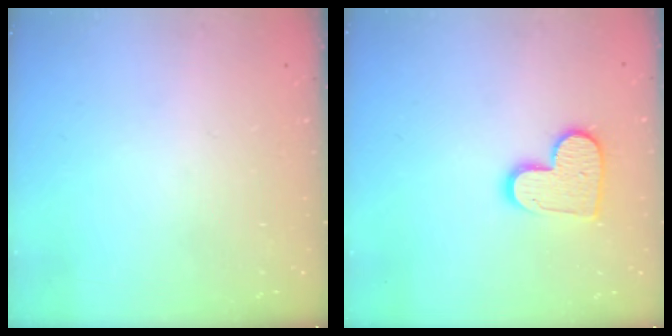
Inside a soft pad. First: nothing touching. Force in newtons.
{"total": 11.1, "press": 11.1, "slide": 0.4}